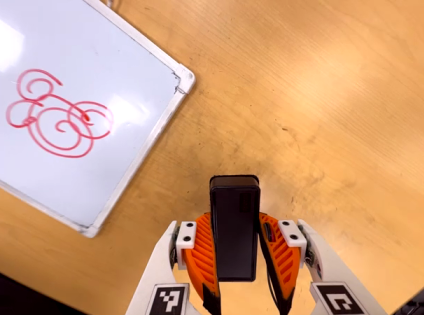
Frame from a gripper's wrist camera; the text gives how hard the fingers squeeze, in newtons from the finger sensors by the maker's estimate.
{"total": 4.3, "left": 3.1, "right": 5.5}